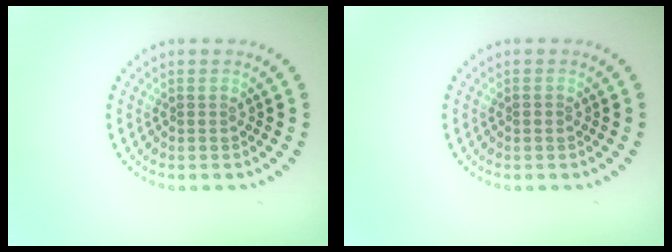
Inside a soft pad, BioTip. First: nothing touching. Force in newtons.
{"total": 0.5, "press": 0.5, "slide": 0.1}